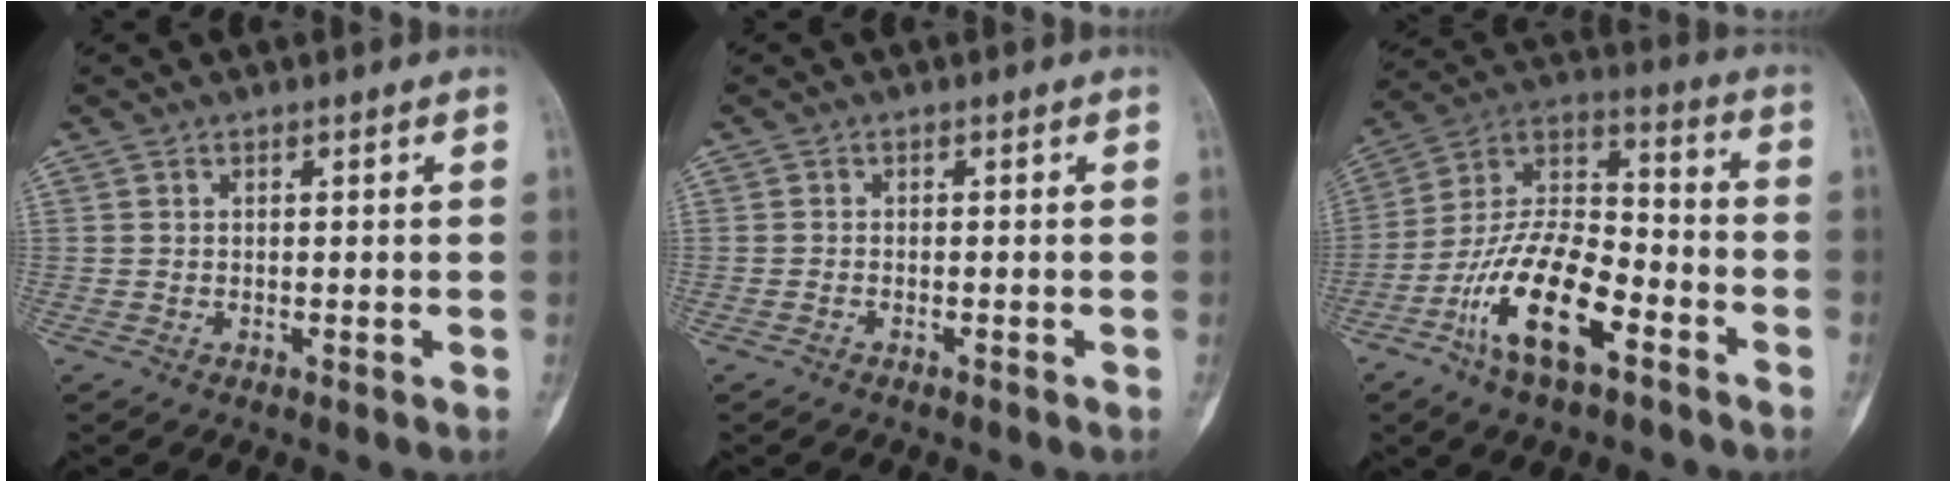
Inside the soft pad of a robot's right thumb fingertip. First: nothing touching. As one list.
[{"total": 0.5, "force": [-0.5, 0.1, 0.1], "torque": [-0.007, 0.003, -0.012]}, {"total": 18.1, "force": [-8.7, 7.8, 13.8], "torque": [-0.247, 0.062, -0.163]}]